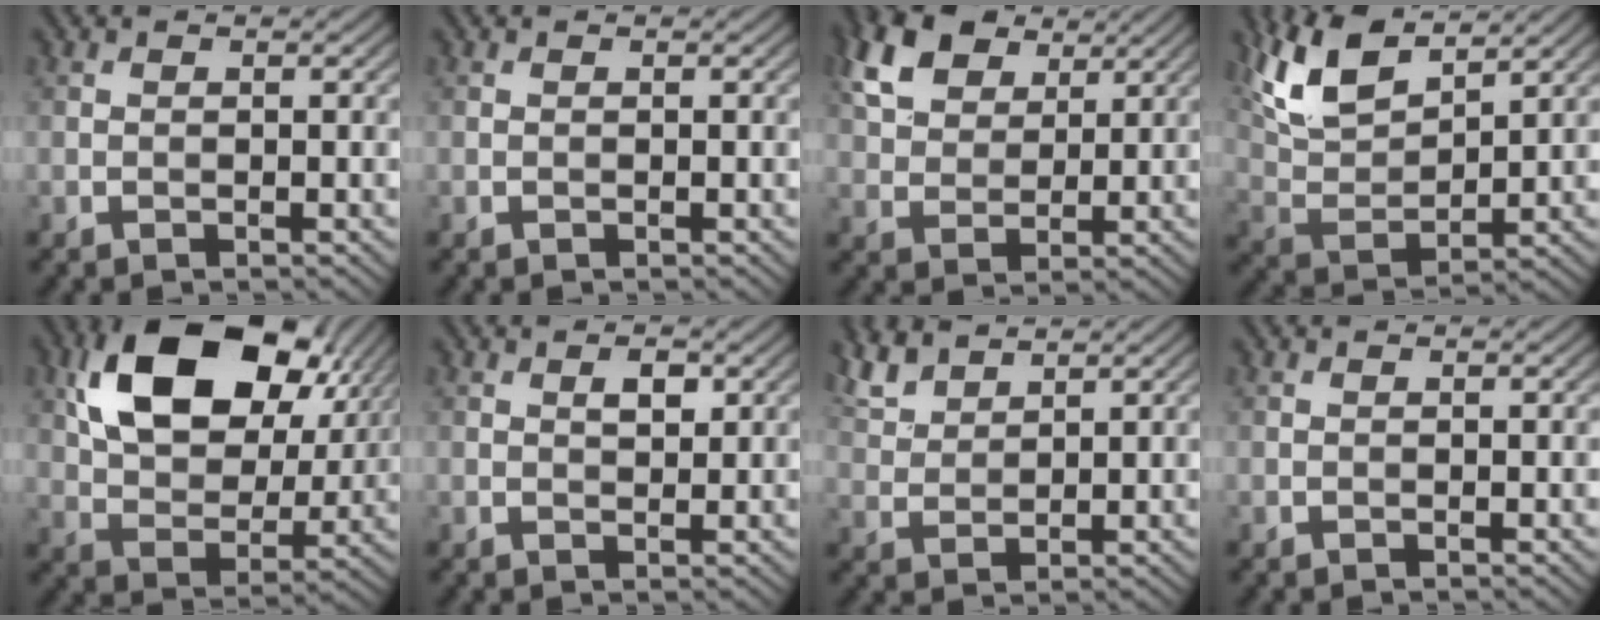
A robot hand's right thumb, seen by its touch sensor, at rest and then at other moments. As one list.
[{"total": 0.0}, {"total": 8.9, "force": [5.0, 5.4, 4.9], "torque": [-0.127, 0.014, 0.095]}, {"total": 10.4, "force": [6.9, 3.8, 6.8], "torque": [-0.167, 0.015, 0.141]}, {"total": 16.8, "force": [7.3, 10.4, 11.1], "torque": [-0.217, 0.001, 0.134]}, {"total": 1.8, "force": [0.7, 0.9, 1.4], "torque": [-0.020, -0.003, 0.013]}, {"total": 4.9, "force": [4.0, 1.6, 2.3], "torque": [-0.066, 0.012, 0.091]}, {"total": 0.0}]